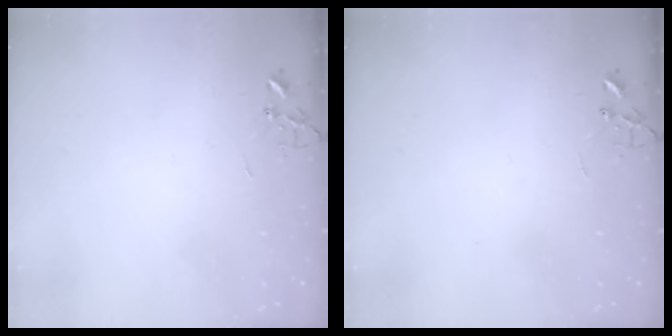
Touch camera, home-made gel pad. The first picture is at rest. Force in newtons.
{"total": 0.0}